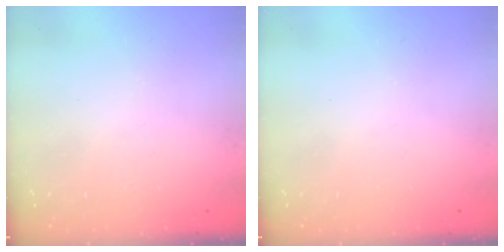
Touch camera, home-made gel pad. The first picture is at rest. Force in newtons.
{"total": 0.0}